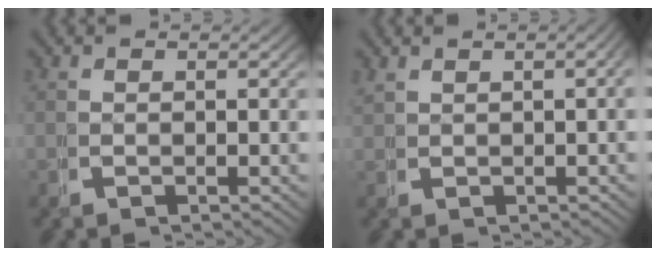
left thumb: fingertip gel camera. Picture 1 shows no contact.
{"total": 1.6, "force": [0.7, 0.4, 1.3], "torque": [-0.015, 0.008, 0.020]}